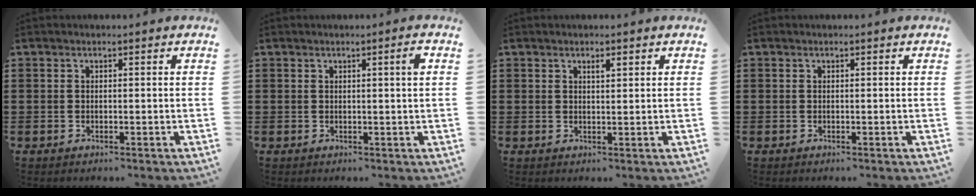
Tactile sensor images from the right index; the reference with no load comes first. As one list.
[{"total": 1.6, "force": [0.4, -0.3, 1.5], "torque": [-0.027, -0.003, 0.004]}, {"total": 1.2, "force": [0.5, 0.3, 1.0], "torque": [-0.019, 0.003, 0.007]}, {"total": 0.0}]